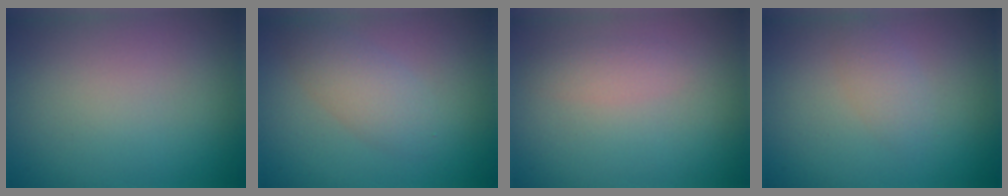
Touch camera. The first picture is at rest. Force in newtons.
{"total": 2.8, "press": 2.8, "slide": 0.2}
{"total": 1.4, "press": 1.4, "slide": 0.1}
{"total": 1.6, "press": 1.6, "slide": 0.0}